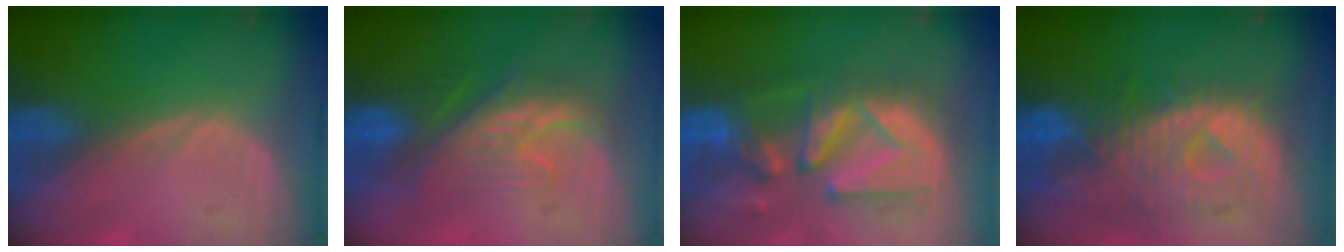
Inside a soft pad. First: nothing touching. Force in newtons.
{"total": 8.2, "press": 8.0, "slide": 1.6}
{"total": 11.4, "press": 10.8, "slide": 3.7}
{"total": 10.8, "press": 9.6, "slide": 4.9}